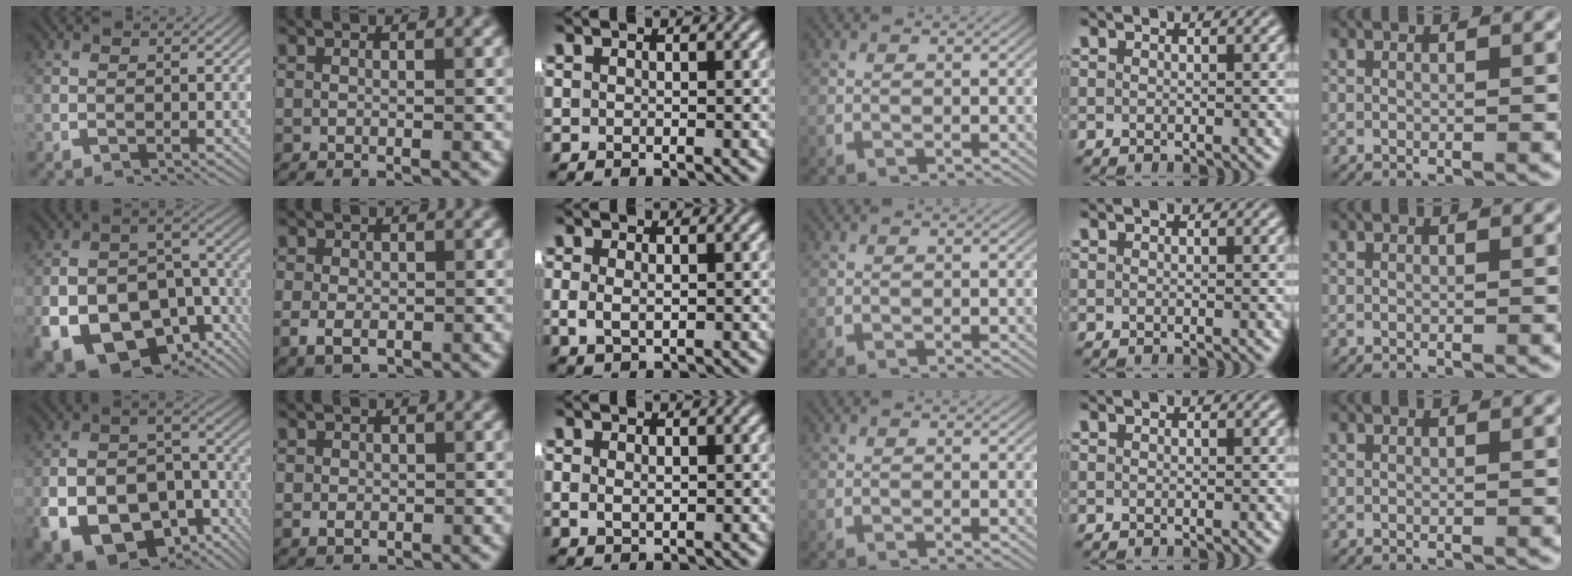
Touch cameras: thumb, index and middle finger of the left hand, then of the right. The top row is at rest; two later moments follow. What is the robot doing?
{"motion": "lift_and_place", "object": "shirt"}